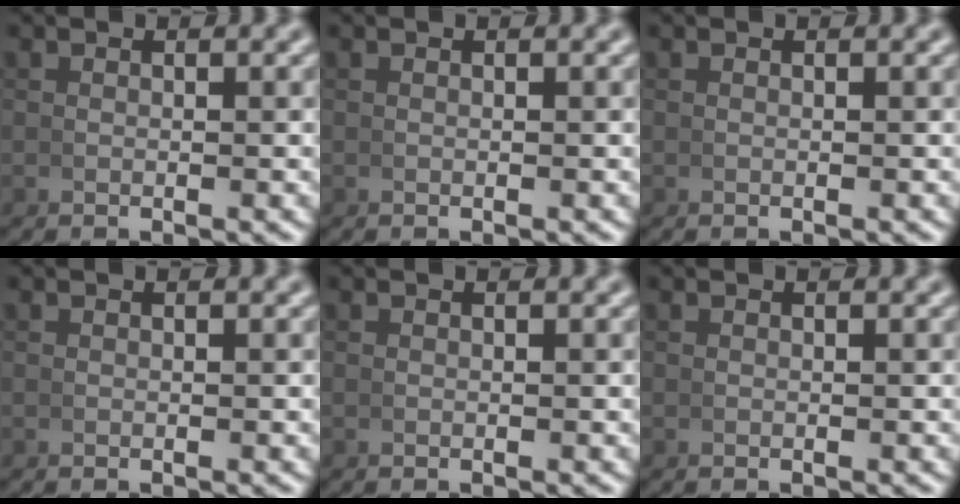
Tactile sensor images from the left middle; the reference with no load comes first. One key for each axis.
{"total": 0.0}
{"total": 0.0}
{"total": 0.0}
{"total": 0.0}
{"total": 0.0}